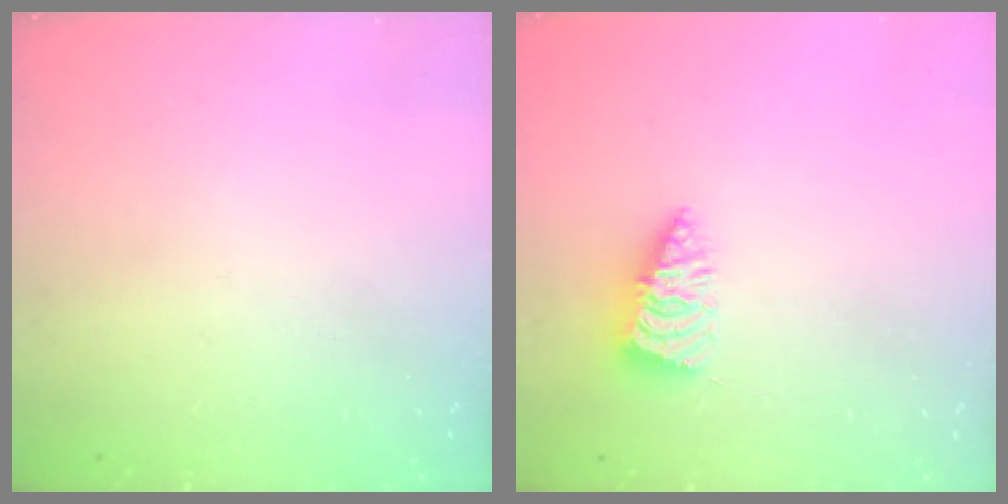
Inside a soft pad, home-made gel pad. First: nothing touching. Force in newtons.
{"total": 2.1, "press": 2.1, "slide": 0.1}